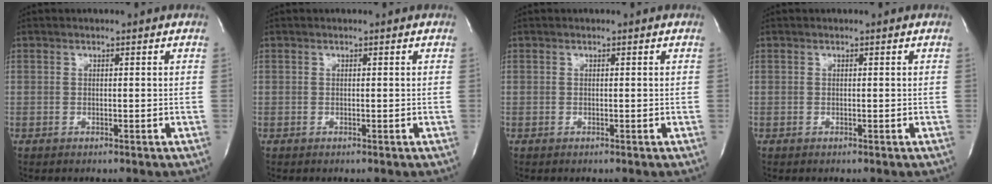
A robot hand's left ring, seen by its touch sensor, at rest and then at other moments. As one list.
[{"total": 0.0}, {"total": 0.0}, {"total": 0.0}]